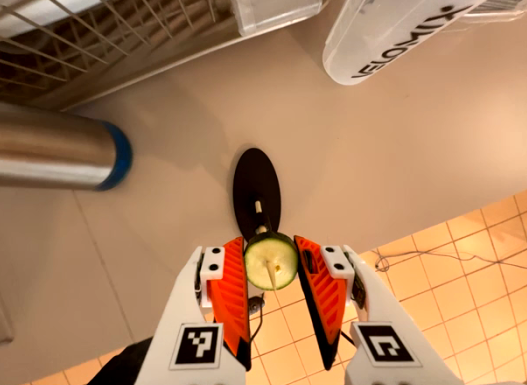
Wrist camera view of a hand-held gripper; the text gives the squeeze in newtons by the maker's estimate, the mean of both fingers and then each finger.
{"total": 7.6, "left": 7.5, "right": 7.7}